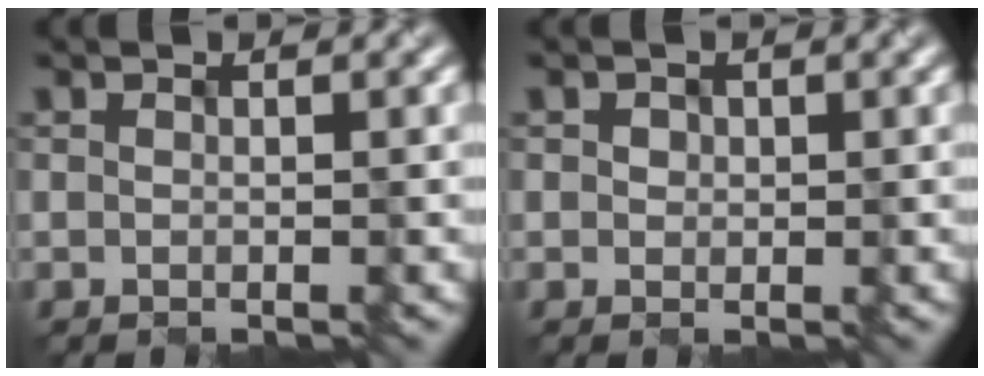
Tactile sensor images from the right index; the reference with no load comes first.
{"total": 0.6, "force": [0.2, 0.5, -0.2], "torque": [0.002, -0.003, 0.011]}